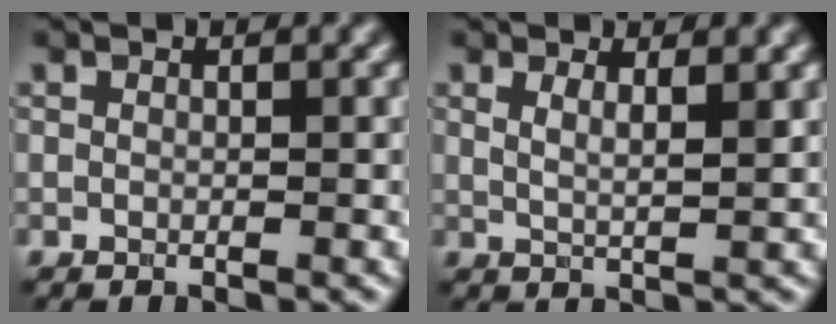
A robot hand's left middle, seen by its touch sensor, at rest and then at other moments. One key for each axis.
{"total": 2.6, "fx": 1.4, "fy": 0.9, "fz": 1.9, "tx": -0.019, "ty": -0.004, "tz": 0.022}